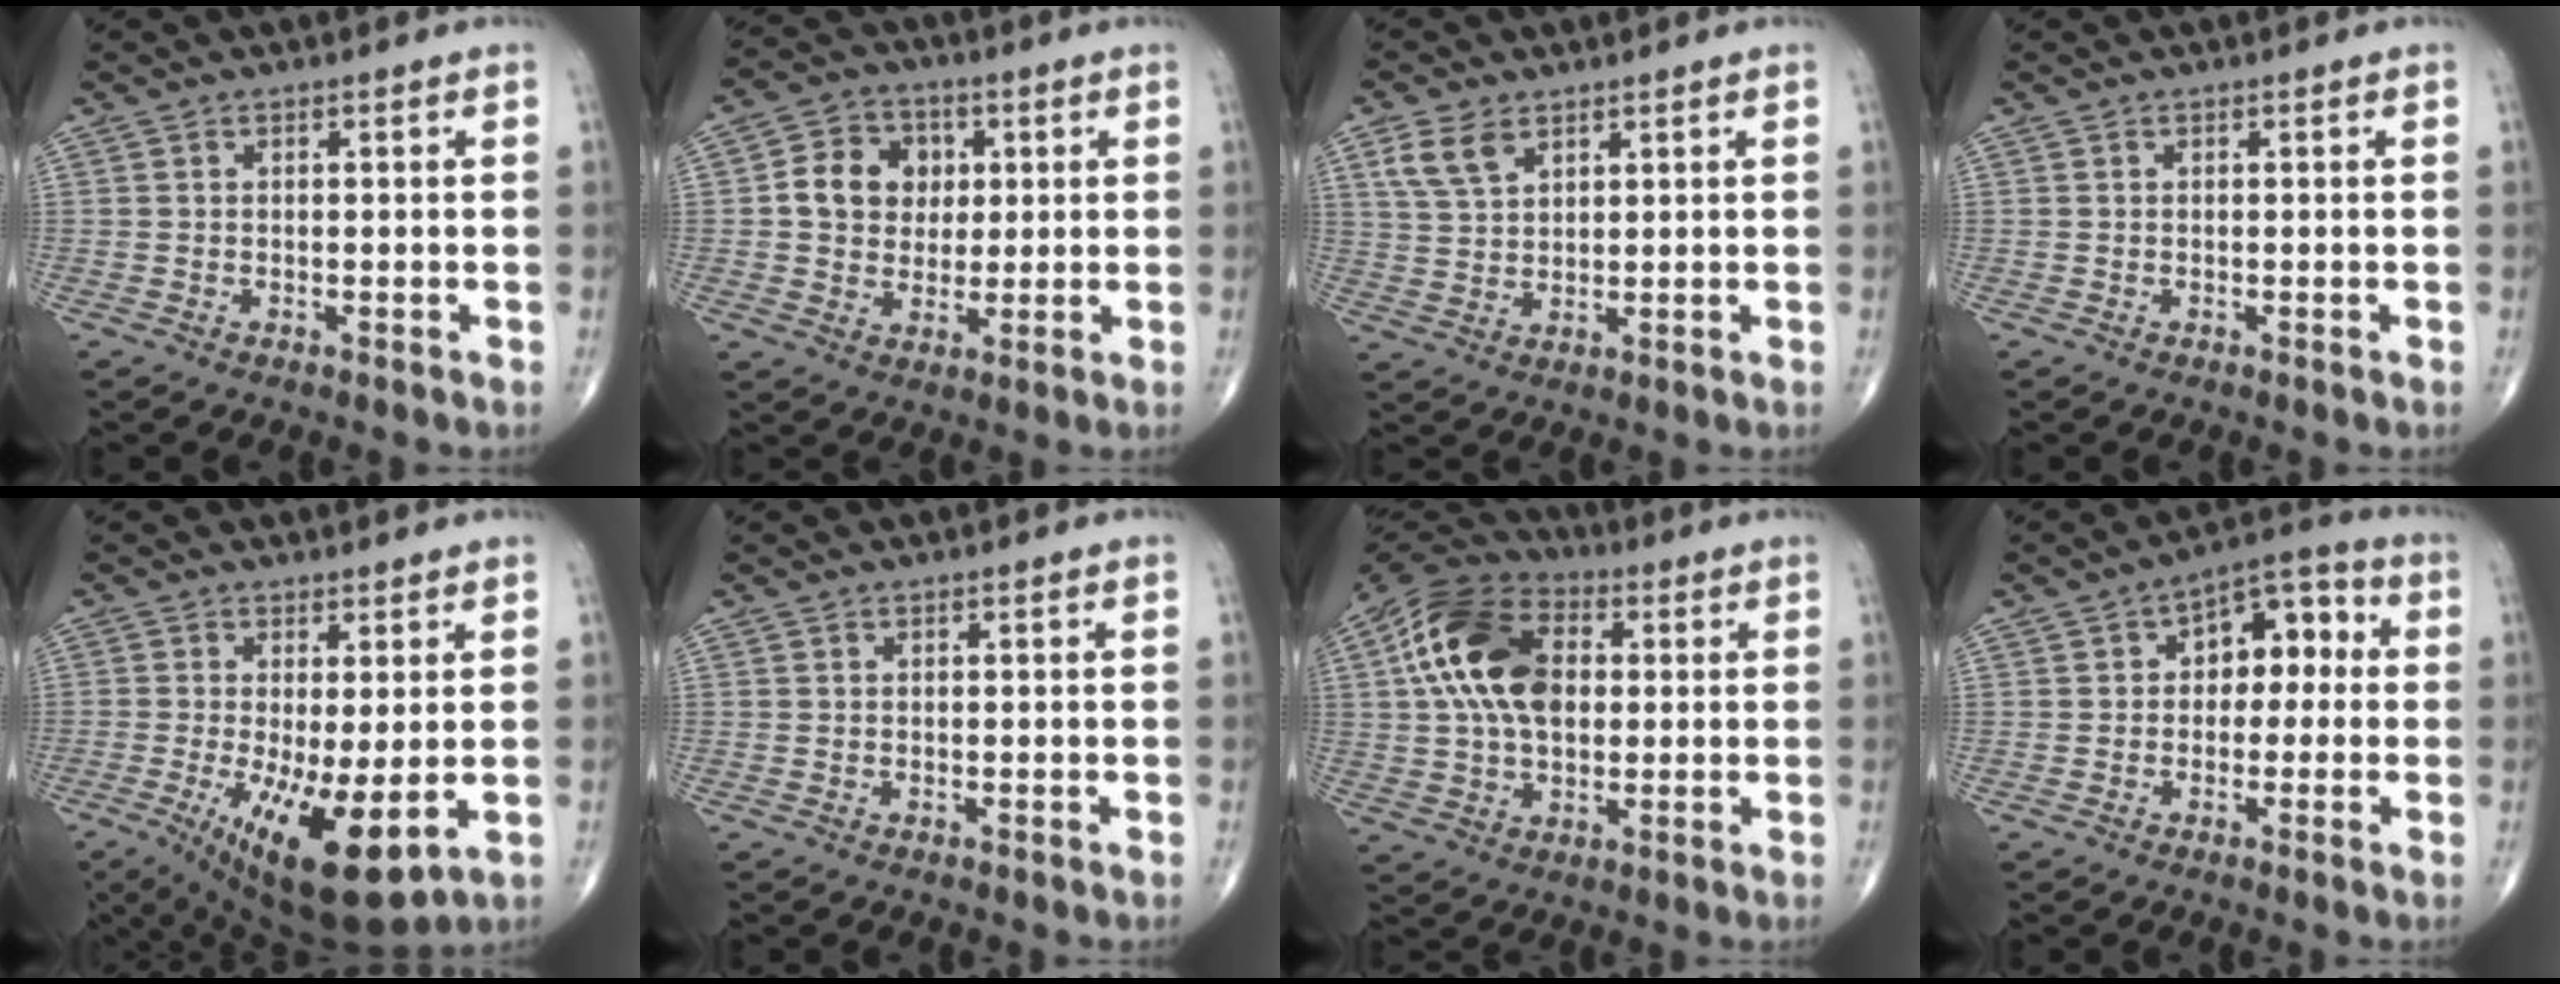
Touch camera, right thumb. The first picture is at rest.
{"total": 9.8, "force": [1.7, 8.2, 5.1], "torque": [-0.048, 0.003, 0.024]}
{"total": 5.9, "force": [3.4, 3.4, 3.5], "torque": [-0.064, -0.009, 0.073]}
{"total": 0.0}
{"total": 12.8, "force": [-2.7, 4.1, 11.8], "torque": [-0.203, -0.029, -0.027]}
{"total": 0.0}
{"total": 17.6, "force": [3.0, 11.3, 13.1], "torque": [-0.236, 0.015, 0.046]}
{"total": 9.2, "force": [1.0, 5.9, 7.0], "torque": [-0.059, 0.034, 0.003]}